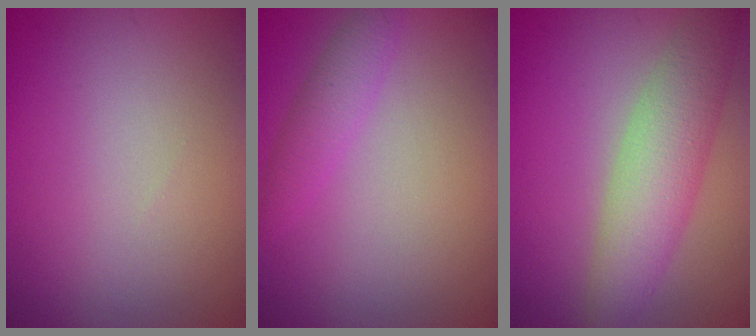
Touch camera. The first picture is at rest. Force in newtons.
{"total": 2.2, "press": 2.2, "slide": 0.0}
{"total": 5.3, "press": 5.3, "slide": 0.1}